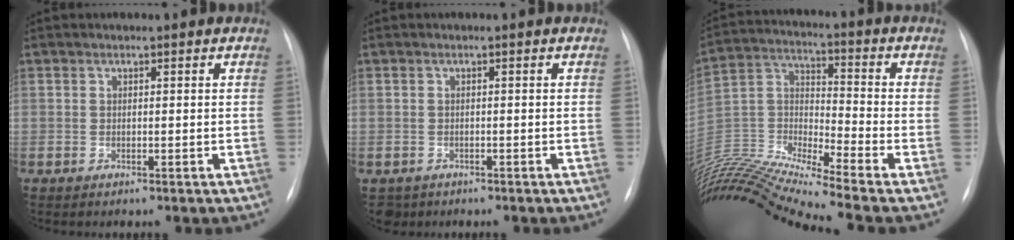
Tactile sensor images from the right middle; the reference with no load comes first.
{"total": 2.3, "force": [-1.6, 1.7, 0.1], "torque": [0.000, 0.002, -0.024]}
{"total": 20.6, "force": [-18.8, -2.0, 8.2], "torque": [-0.181, 0.006, -0.343]}